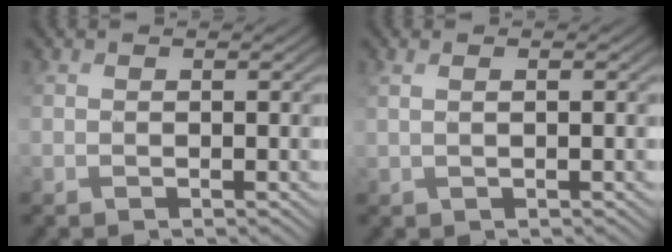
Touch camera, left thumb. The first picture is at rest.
{"total": 0.8, "force": [0.5, -0.2, 0.6], "torque": [-0.015, 0.004, 0.012]}